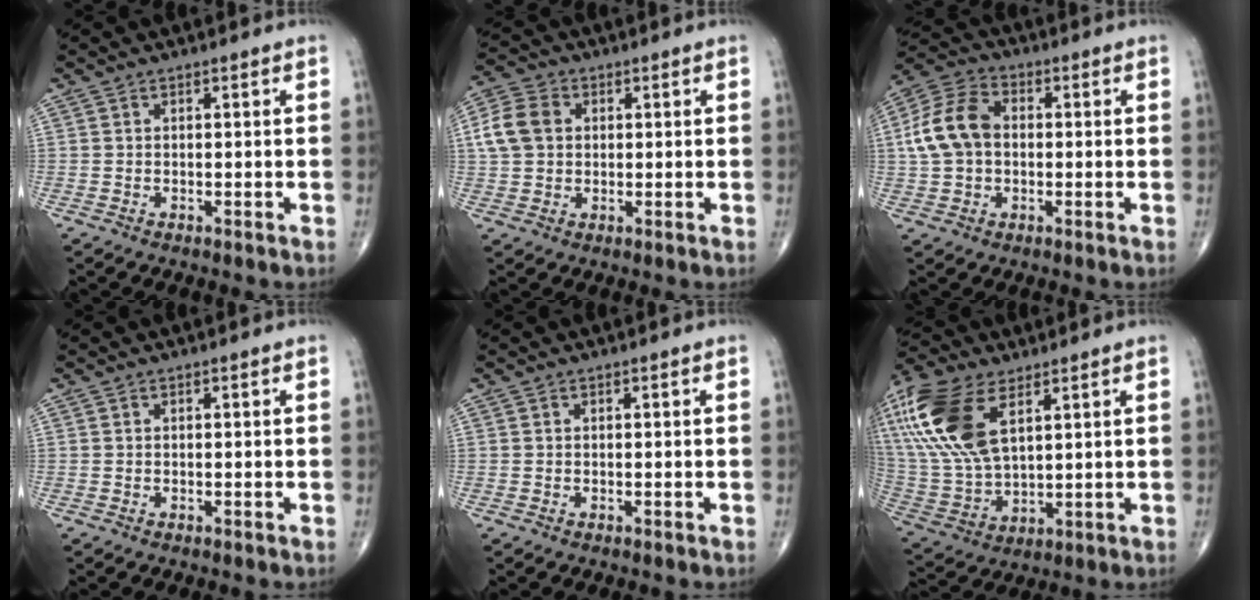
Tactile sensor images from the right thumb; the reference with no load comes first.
{"total": 7.9, "force": [1.4, 6.2, 4.8], "torque": [-0.093, 0.012, 0.022]}
{"total": 11.2, "force": [0.5, 8.0, 7.9], "torque": [-0.154, 0.029, 0.003]}
{"total": 0.0}
{"total": 0.0}
{"total": 20.3, "force": [8.6, 10.3, 15.3], "torque": [-0.336, -0.014, 0.168]}